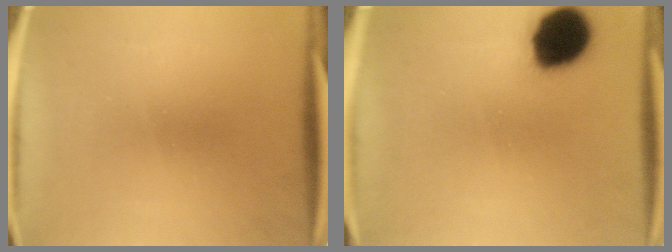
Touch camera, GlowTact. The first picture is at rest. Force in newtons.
{"total": 13.9}